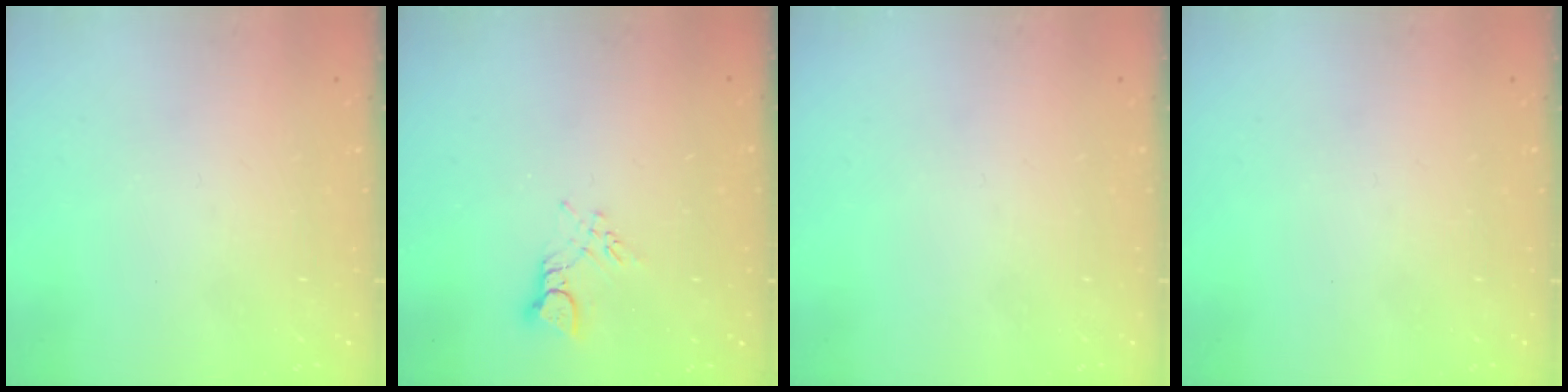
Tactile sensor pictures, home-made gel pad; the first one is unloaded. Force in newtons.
{"total": 2.6, "press": 2.6, "slide": 0.4}
{"total": 0.0}
{"total": 0.0}